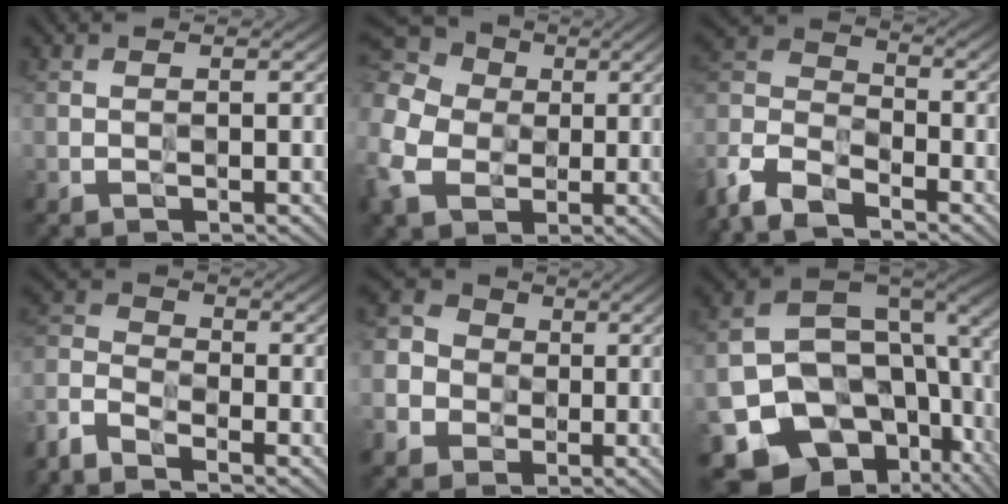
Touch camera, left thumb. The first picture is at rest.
{"total": 14.3, "force": [-1.3, 12.0, 7.7], "torque": [-0.242, -0.022, -0.046]}
{"total": 11.0, "force": [-8.5, 4.5, 5.3], "torque": [-0.131, -0.014, -0.187]}
{"total": 6.1, "force": [-5.1, 2.4, 2.6], "torque": [-0.066, -0.011, -0.126]}
{"total": 8.3, "force": [-1.5, 7.7, 2.7], "torque": [-0.098, -0.002, -0.050]}
{"total": 19.0, "force": [-4.5, 13.4, 12.8], "torque": [-0.247, -0.058, -0.020]}